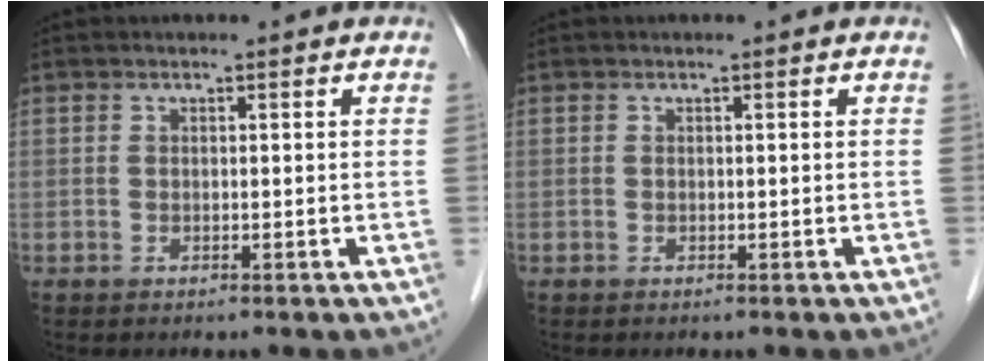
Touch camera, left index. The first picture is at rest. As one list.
[{"total": 0.0}]